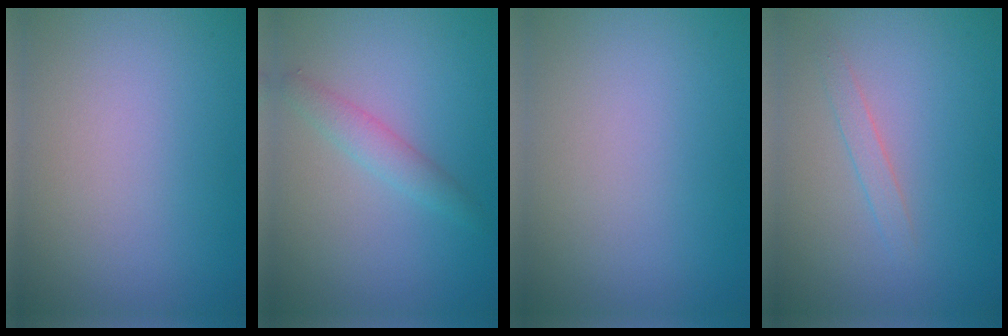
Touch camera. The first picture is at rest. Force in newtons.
{"total": 2.0, "press": 2.0, "slide": 0.1}
{"total": 0.0}
{"total": 1.2, "press": 1.2, "slide": 0.1}